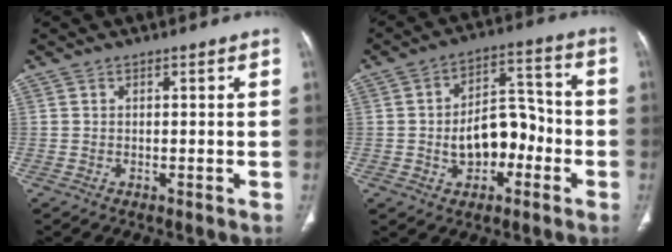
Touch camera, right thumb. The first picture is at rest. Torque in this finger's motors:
{"motor_torque": [1.70, 1.50, 1.25, -0.42, 0.19]}